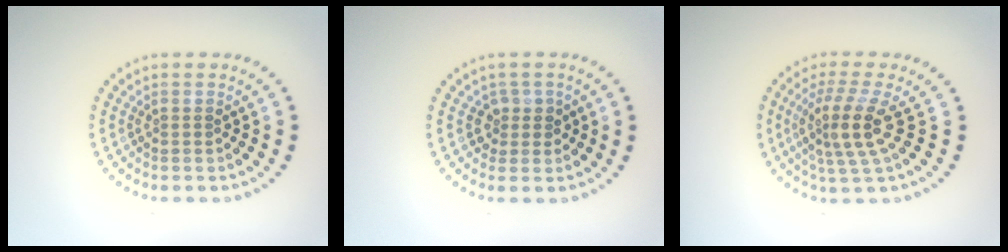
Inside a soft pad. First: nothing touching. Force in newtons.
{"total": 1.5, "press": 1.3, "slide": 0.9}
{"total": 3.9, "press": 3.2, "slide": 2.1}